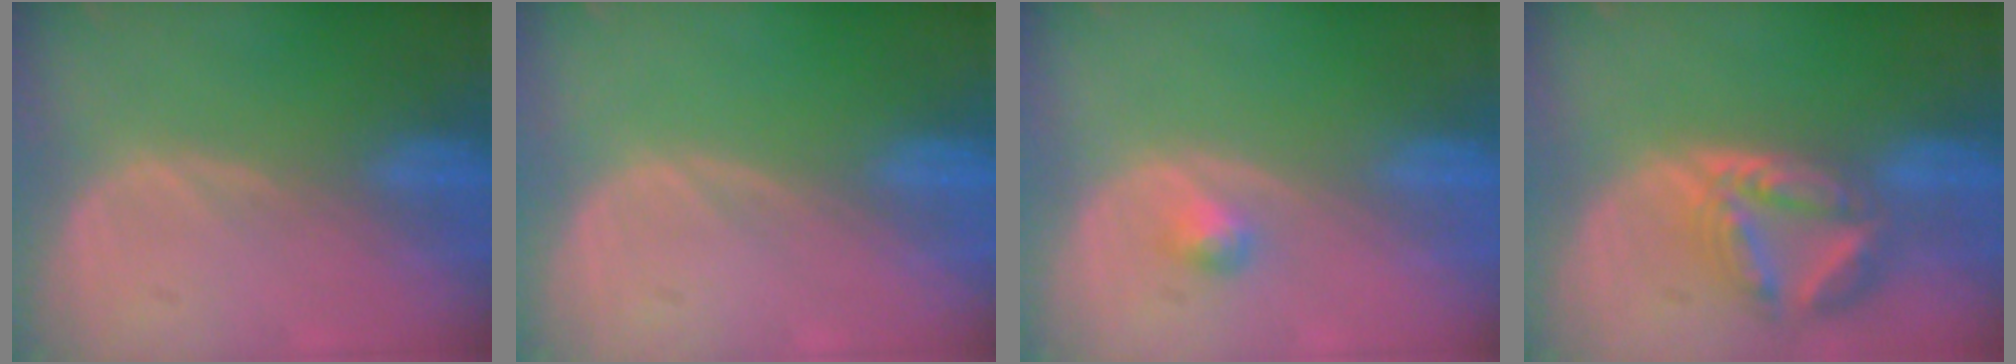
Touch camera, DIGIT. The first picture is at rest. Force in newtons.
{"total": 0.0}
{"total": 1.5, "press": 1.5, "slide": 0.3}
{"total": 8.0, "press": 7.0, "slide": 3.8}